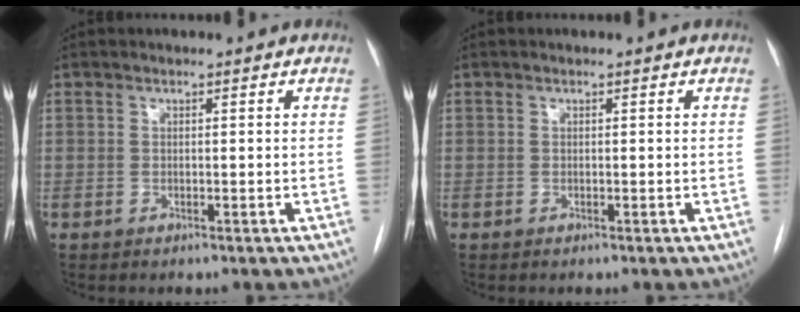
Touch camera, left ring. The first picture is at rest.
{"total": 0.0}